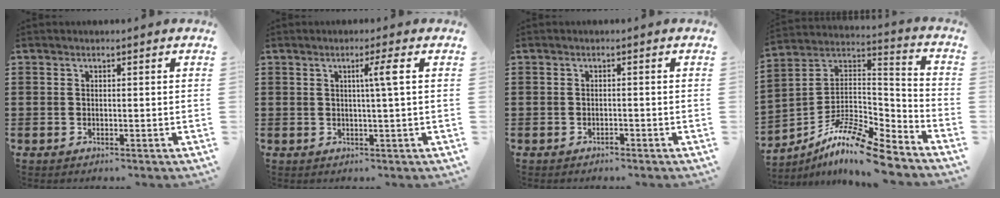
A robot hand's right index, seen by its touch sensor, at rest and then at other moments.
{"total": 3.3, "force": [0.7, -0.5, 3.2], "torque": [-0.051, -0.008, 0.004]}
{"total": 0.8, "force": [-0.7, 0.2, 0.3], "torque": [-0.010, -0.002, -0.014]}
{"total": 12.3, "force": [-10.0, 2.3, 6.7], "torque": [-0.133, 0.016, -0.197]}